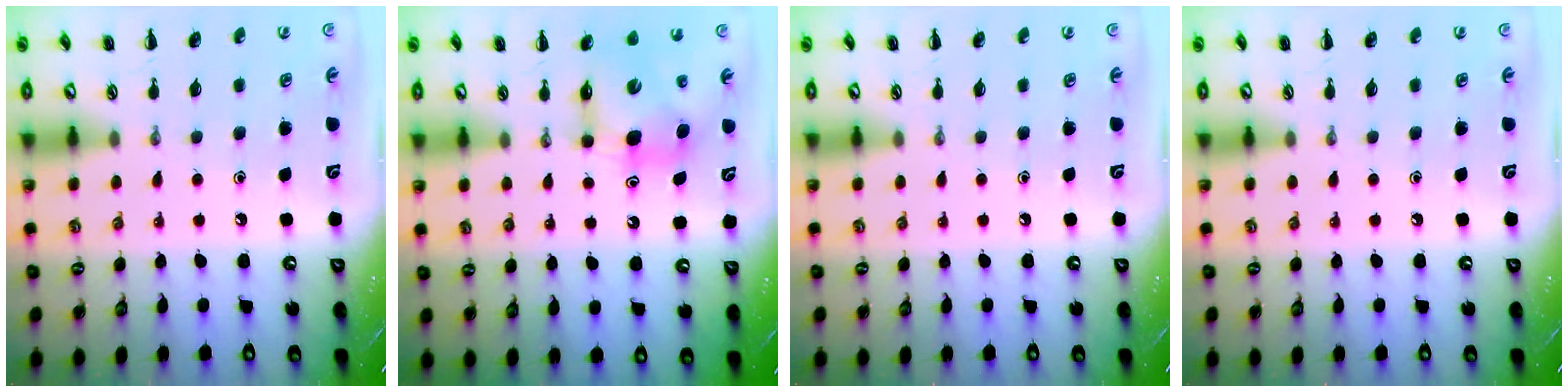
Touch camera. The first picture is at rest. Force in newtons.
{"total": 7.3, "press": 7.3, "slide": 0.5}
{"total": 0.0}
{"total": 0.0}